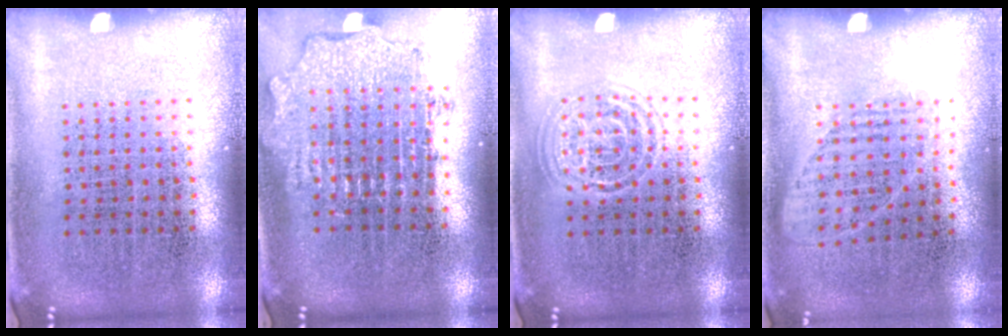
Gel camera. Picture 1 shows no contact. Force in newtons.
{"total": 1.9, "press": 1.4, "slide": 1.2}
{"total": 1.3, "press": 1.3, "slide": 0.2}
{"total": 0.9, "press": 0.8, "slide": 0.5}